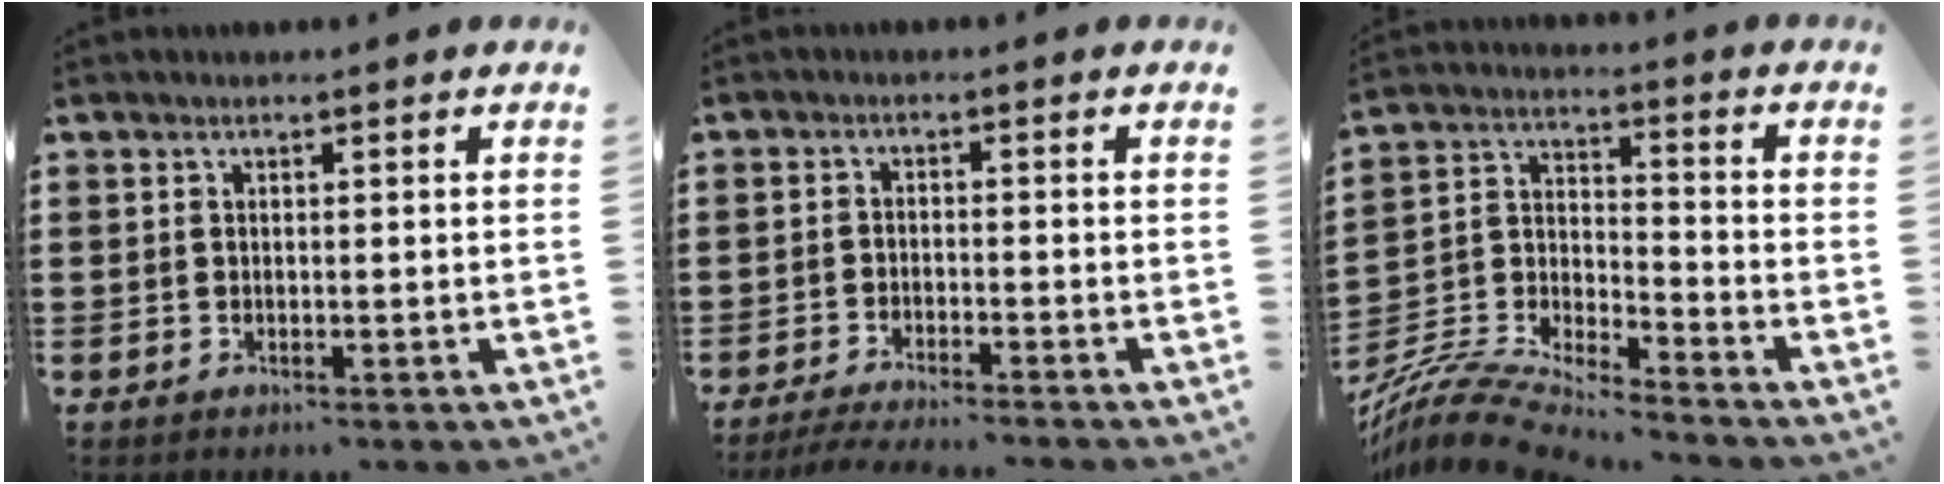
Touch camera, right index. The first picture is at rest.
{"total": 3.1, "force": [-2.9, -0.4, 0.7], "torque": [-0.018, -0.008, -0.061]}
{"total": 8.9, "force": [-8.4, 0.9, 2.8], "torque": [-0.076, 0.000, -0.175]}